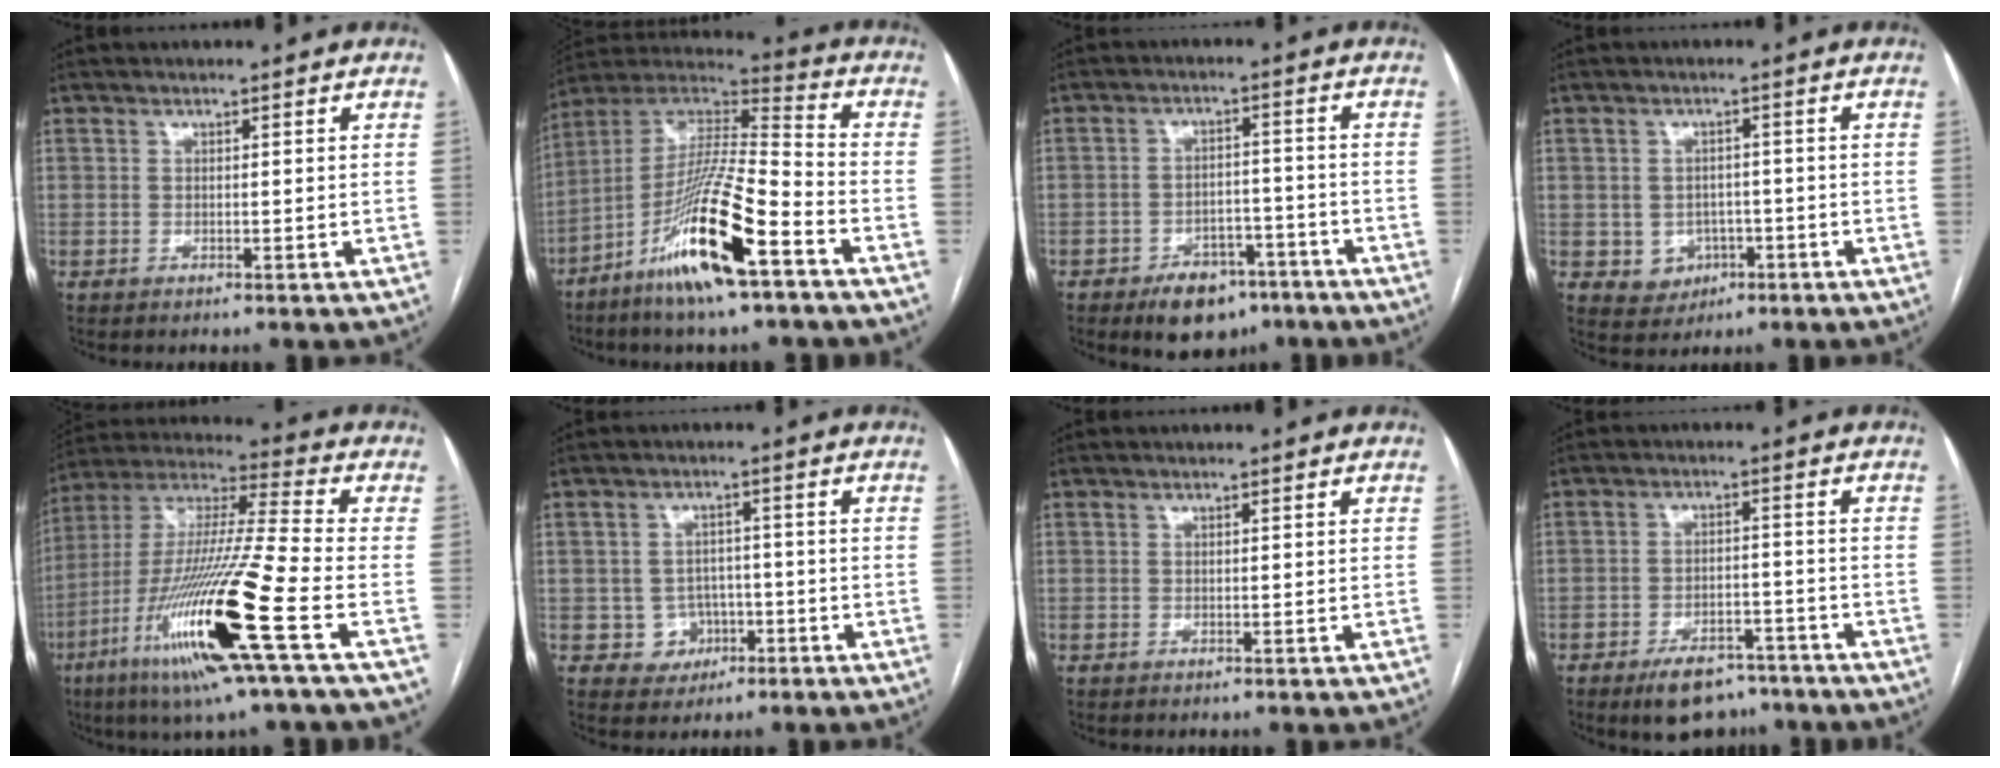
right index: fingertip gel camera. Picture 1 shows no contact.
{"total": 18.2, "force": [-9.4, 1.3, 15.6], "torque": [-0.318, -0.027, -0.176]}
{"total": 8.2, "force": [-5.6, 4.5, 3.9], "torque": [-0.056, 0.008, -0.082]}
{"total": 3.8, "force": [-1.2, 3.5, 0.8], "torque": [-0.003, 0.007, -0.009]}
{"total": 21.9, "force": [-8.9, 0.1, 20.0], "torque": [-0.413, -0.037, -0.173]}
{"total": 4.4, "force": [-1.5, 4.1, 0.5], "torque": [0.005, 0.014, -0.014]}
{"total": 0.0}
{"total": 8.5, "force": [-6.4, 3.8, 4.1], "torque": [-0.064, 0.004, -0.098]}